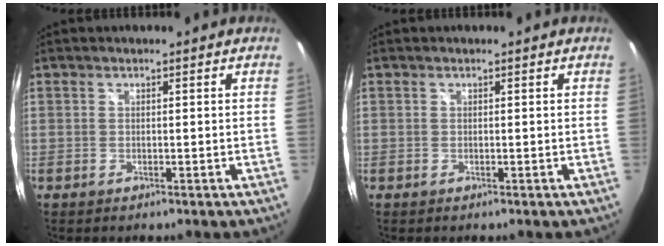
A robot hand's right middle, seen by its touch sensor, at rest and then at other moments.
{"total": 0.0}